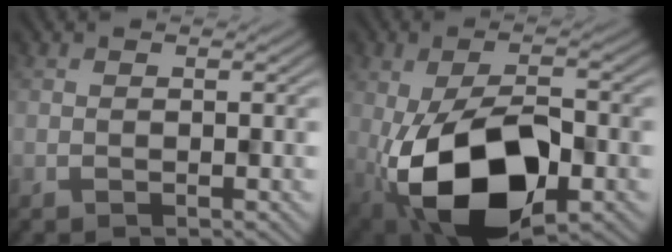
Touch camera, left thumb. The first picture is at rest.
{"total": 15.7, "force": [-4.8, 8.4, 12.3], "torque": [-0.223, -0.031, -0.076]}